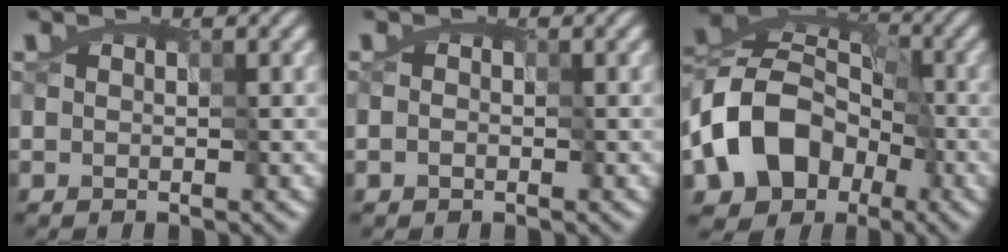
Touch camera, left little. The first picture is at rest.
{"total": 1.7, "force": [0.0, 1.4, 1.1], "torque": [-0.012, 0.014, -0.009]}
{"total": 10.0, "force": [-5.4, 6.9, 4.9], "torque": [-0.087, -0.001, -0.110]}